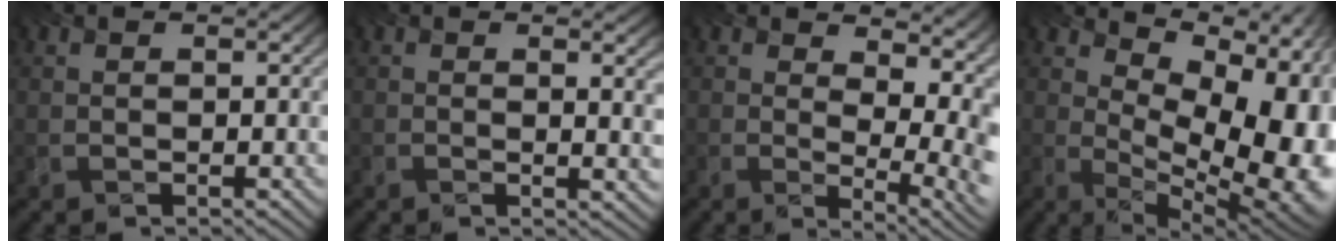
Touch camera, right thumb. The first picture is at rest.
{"total": 4.1, "force": [1.8, 1.2, 3.5], "torque": [-0.030, 0.010, 0.007]}
{"total": 12.1, "force": [5.4, 5.9, 9.2], "torque": [-0.125, 0.024, 0.078]}
{"total": 12.3, "force": [1.3, 6.7, 10.2], "torque": [-0.133, -0.010, 0.024]}